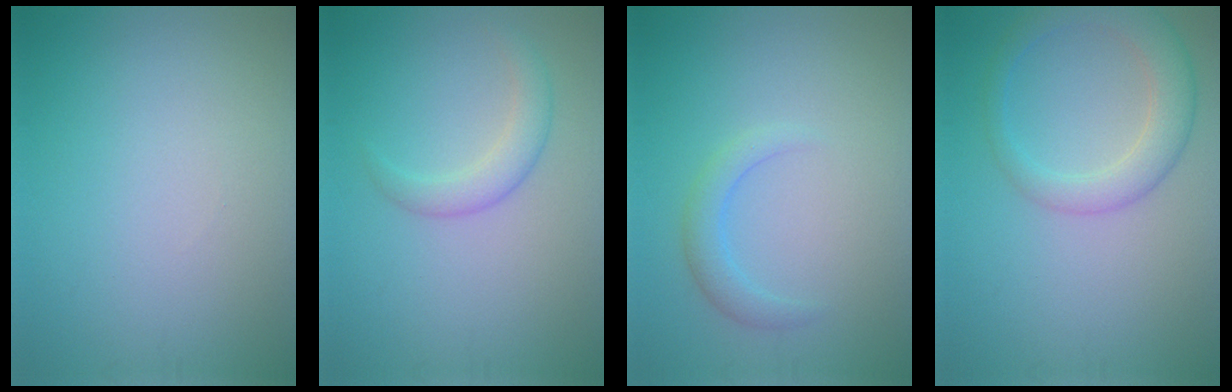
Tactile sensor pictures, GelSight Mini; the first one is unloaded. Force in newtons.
{"total": 2.3, "press": 2.3, "slide": 0.0}
{"total": 2.0, "press": 2.0, "slide": 0.1}
{"total": 4.0, "press": 4.0, "slide": 0.2}